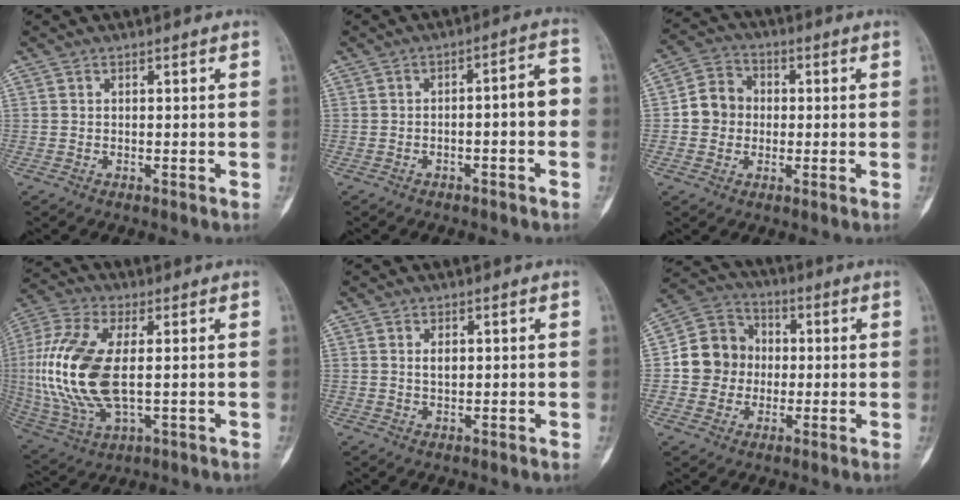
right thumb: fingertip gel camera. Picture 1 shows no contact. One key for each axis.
{"total": 6.1, "fx": -1.4, "fy": 1.9, "fz": 5.7, "tx": -0.068, "ty": 0.037, "tz": -0.021}
{"total": 7.5, "fx": -0.2, "fy": 6.8, "fz": 3.2, "tx": -0.027, "ty": 0.019, "tz": -0.016}
{"total": 19.3, "fx": 0.5, "fy": 9.6, "fz": 16.7, "tx": -0.373, "ty": -0.006, "tz": 0.016}
{"total": 1.9, "fx": 0.5, "fy": 1.2, "fz": 1.4, "tx": -0.014, "ty": -0.003, "tz": 0.009}
{"total": 11.2, "fx": -0.3, "fy": 10.4, "fz": 4.3, "tx": -0.038, "ty": 0.026, "tz": -0.013}